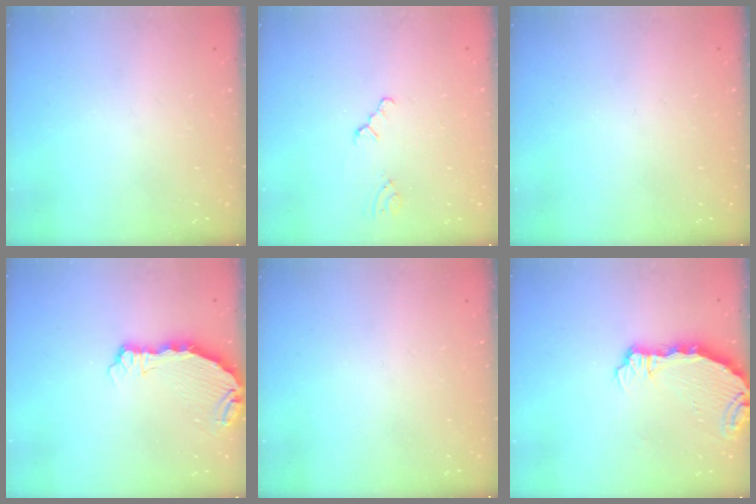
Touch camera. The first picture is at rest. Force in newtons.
{"total": 0.6, "press": 0.6, "slide": 0.2}
{"total": 0.0}
{"total": 7.3, "press": 6.0, "slide": 4.2}
{"total": 0.0}
{"total": 7.2, "press": 5.7, "slide": 4.5}